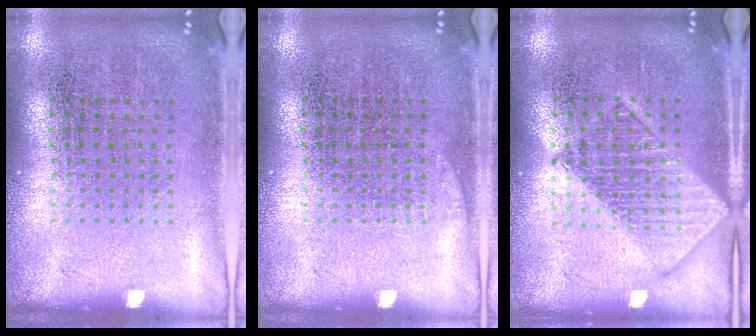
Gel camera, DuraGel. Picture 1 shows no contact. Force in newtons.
{"total": 0.6, "press": 0.6, "slide": 0.2}
{"total": 2.7, "press": 2.7, "slide": 0.3}